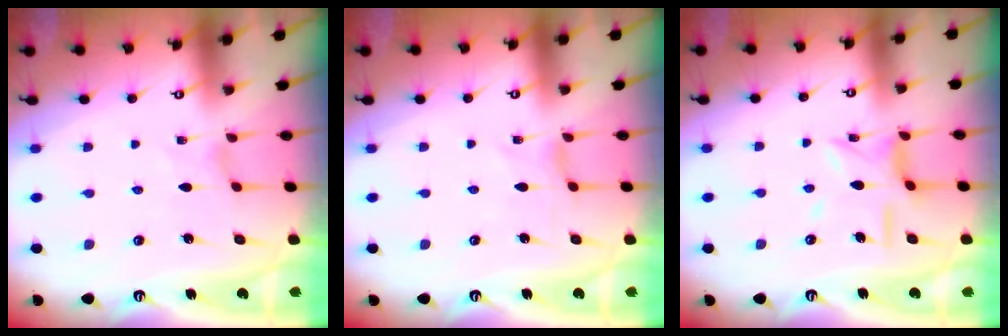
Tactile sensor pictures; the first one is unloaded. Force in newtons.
{"total": 0.0}
{"total": 9.2, "press": 9.2, "slide": 0.8}